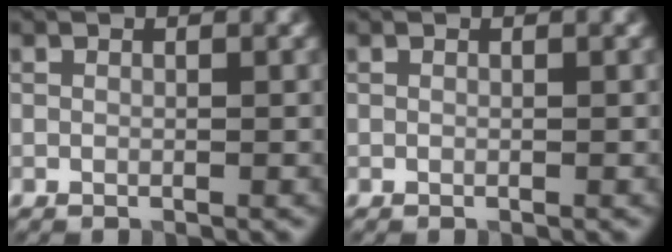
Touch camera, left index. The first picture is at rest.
{"total": 0.0}